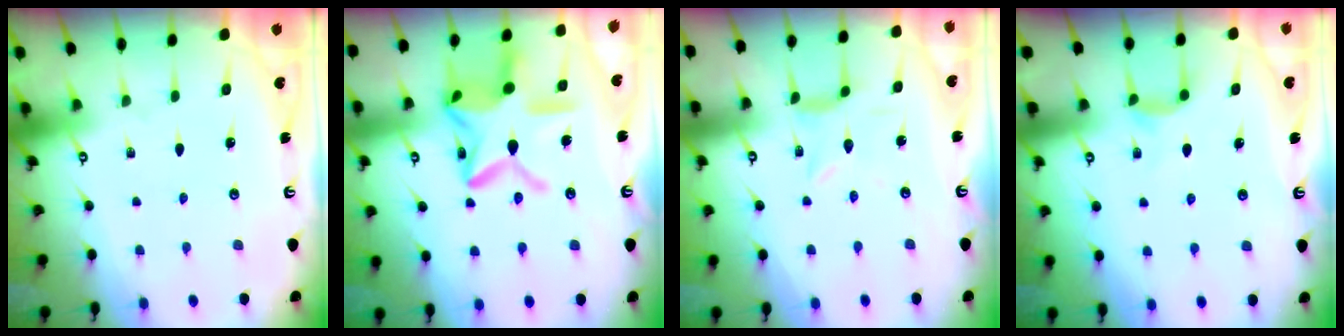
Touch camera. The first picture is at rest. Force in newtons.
{"total": 18.8, "press": 18.7, "slide": 1.4}
{"total": 1.9, "press": 1.9, "slide": 0.2}
{"total": 5.9, "press": 5.9, "slide": 0.8}